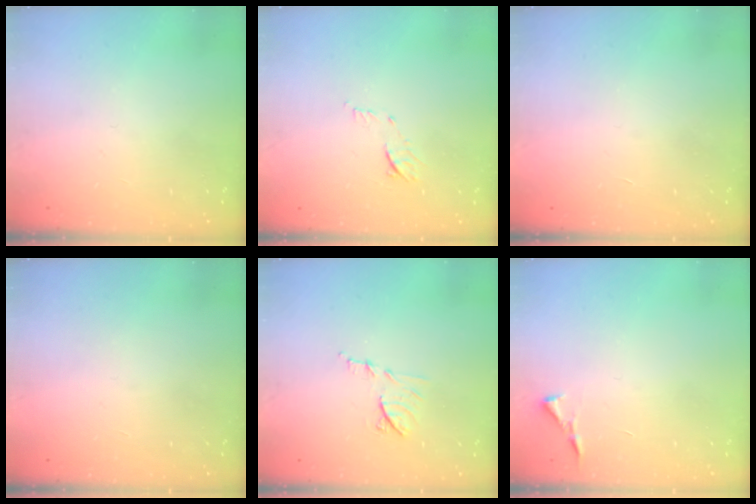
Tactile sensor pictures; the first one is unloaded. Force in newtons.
{"total": 8.0, "press": 7.9, "slide": 1.0}
{"total": 1.7, "press": 1.7, "slide": 0.1}
{"total": 1.5, "press": 1.5, "slide": 0.1}
{"total": 7.4, "press": 7.4, "slide": 0.4}
{"total": 3.5, "press": 3.4, "slide": 0.5}